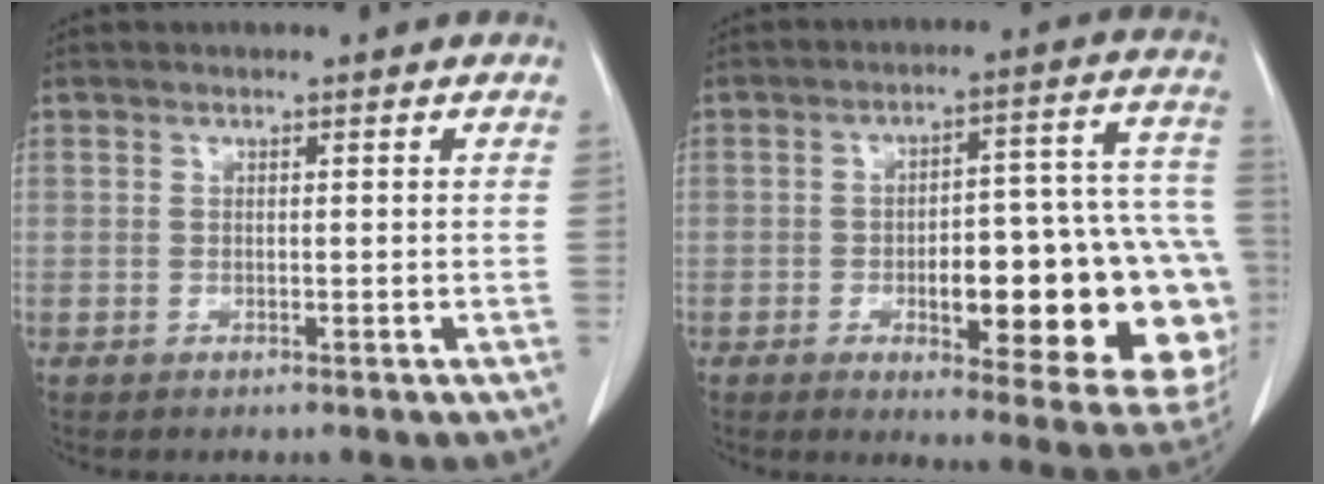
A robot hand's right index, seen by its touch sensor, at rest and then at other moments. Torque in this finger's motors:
{"motor_torque": [1.94, -0.19, 0.60, 0.11]}